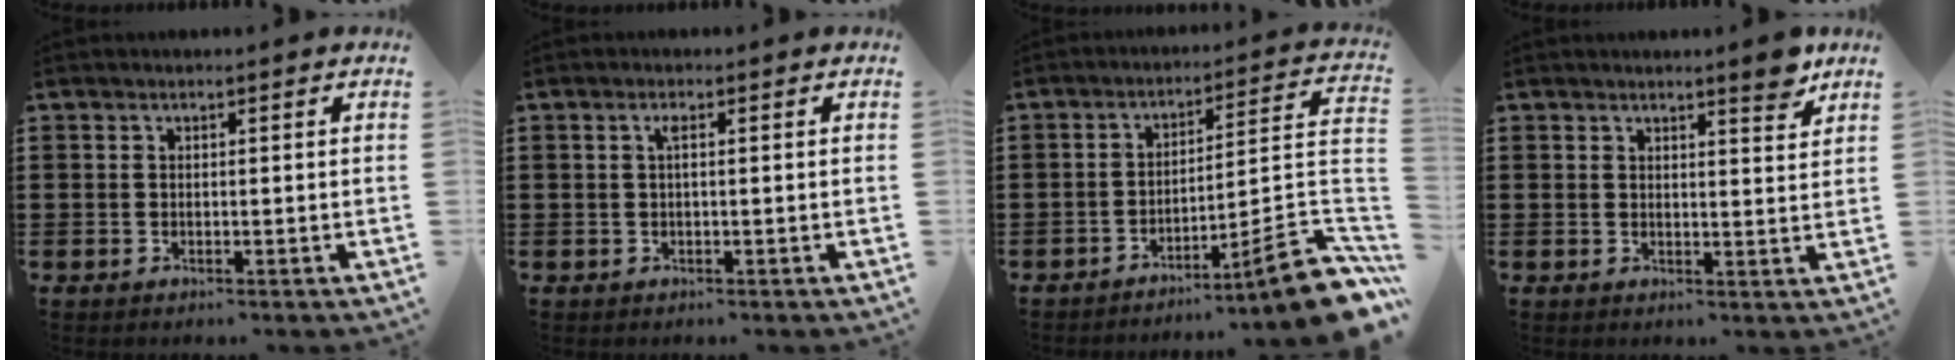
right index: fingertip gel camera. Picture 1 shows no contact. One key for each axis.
{"total": 1.2, "fx": 0.2, "fy": 0.2, "fz": 1.2, "tx": -0.025, "ty": 0.003, "tz": 0.002}
{"total": 10.7, "fx": -6.6, "fy": 1.2, "fz": 8.3, "tx": -0.110, "ty": 0.004, "tz": -0.121}
{"total": 3.7, "fx": 3.2, "fy": 0.4, "fz": 1.8, "tx": -0.026, "ty": -0.007, "tz": 0.054}